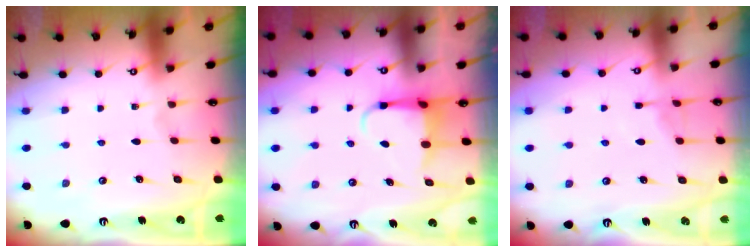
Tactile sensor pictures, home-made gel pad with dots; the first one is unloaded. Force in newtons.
{"total": 3.9, "press": 3.9, "slide": 0.5}
{"total": 4.6, "press": 4.5, "slide": 0.4}